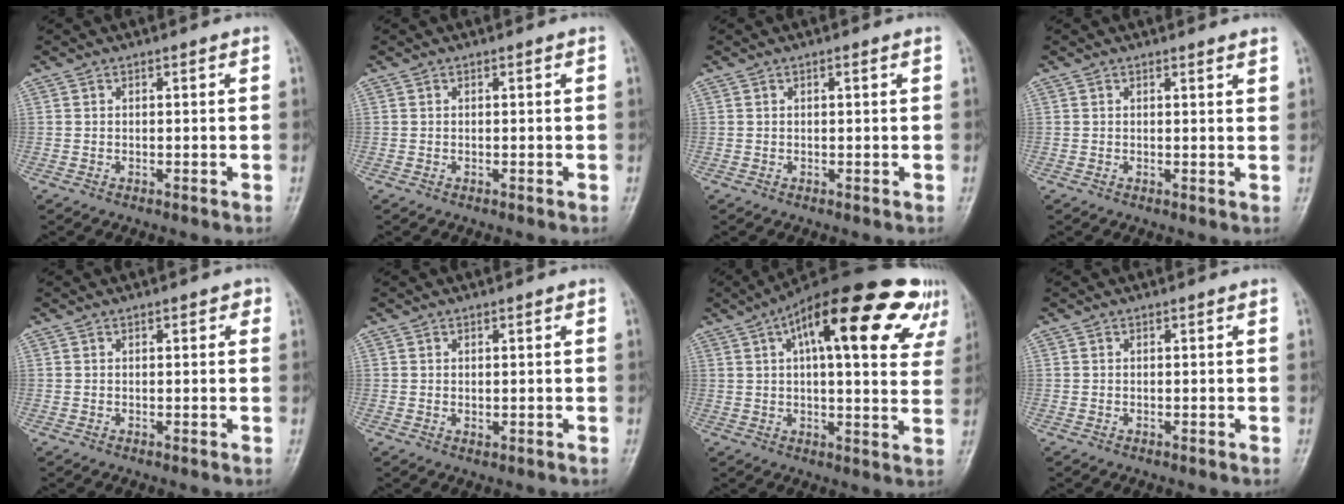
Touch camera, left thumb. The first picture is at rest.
{"total": 0.0}
{"total": 0.7, "force": [0.3, 0.2, 0.6], "torque": [-0.010, 0.000, 0.003]}
{"total": 2.0, "force": [1.7, 0.3, 0.9], "torque": [-0.009, -0.008, 0.020]}
{"total": 1.7, "force": [0.8, 1.0, 1.2], "torque": [-0.007, 0.001, 0.007]}
{"total": 1.2, "force": [0.4, 0.7, 0.9], "torque": [-0.013, -0.005, 0.010]}
{"total": 26.5, "force": [12.6, 9.3, 21.3], "torque": [-0.284, 0.013, 0.170]}
{"total": 0.0}